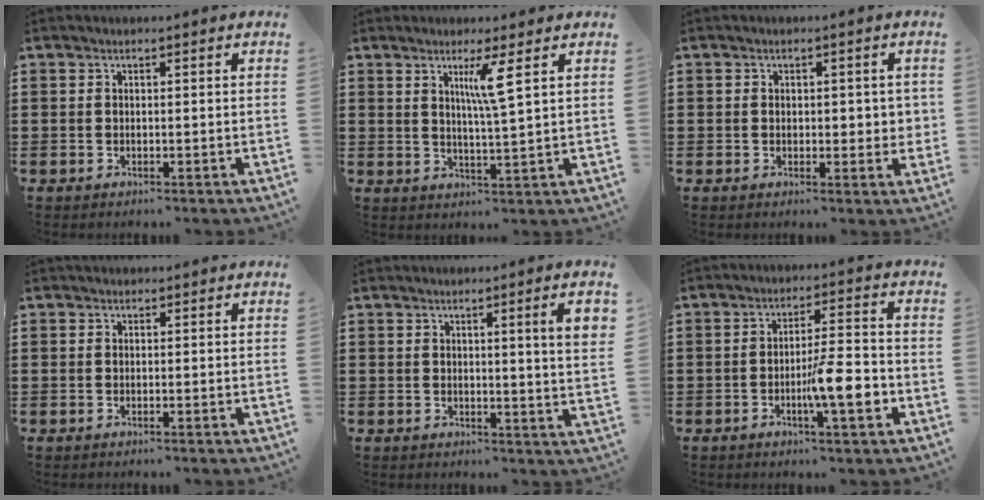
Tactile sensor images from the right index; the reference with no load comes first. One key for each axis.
{"total": 4.5, "fx": 2.0, "fy": -0.6, "fz": 4.0, "tx": -0.077, "ty": -0.010, "tz": 0.028}
{"total": 2.2, "fx": 0.0, "fy": 1.6, "fz": 1.4, "tx": -0.023, "ty": 0.005, "tz": -0.003}
{"total": 0.0}
{"total": 4.3, "fx": 1.7, "fy": -0.2, "fz": 3.9, "tx": -0.068, "ty": -0.008, "tz": 0.026}
{"total": 8.1, "fx": -2.5, "fy": 1.2, "fz": 7.6, "tx": -0.122, "ty": -0.005, "tz": -0.044}